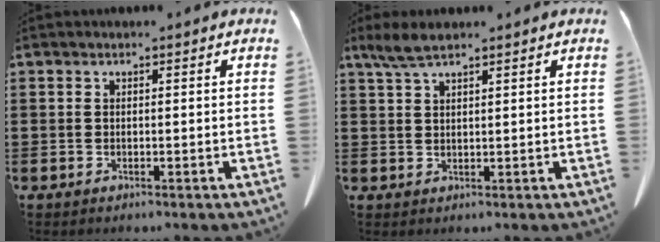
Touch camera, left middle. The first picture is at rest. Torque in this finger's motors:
{"motor_torque": [0.27, -0.13, 0.06, 0.07]}